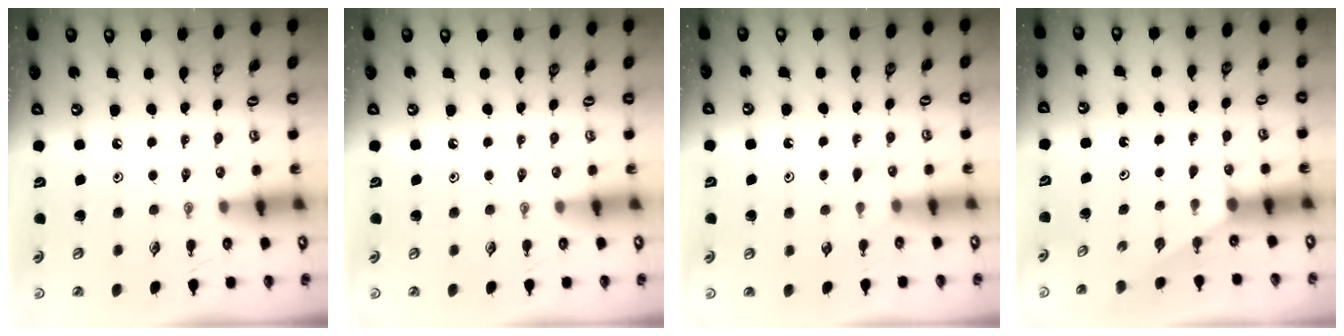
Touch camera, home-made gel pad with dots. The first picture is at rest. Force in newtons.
{"total": 0.0}
{"total": 3.6, "press": 3.6, "slide": 0.4}
{"total": 1.0, "press": 1.0, "slide": 0.2}